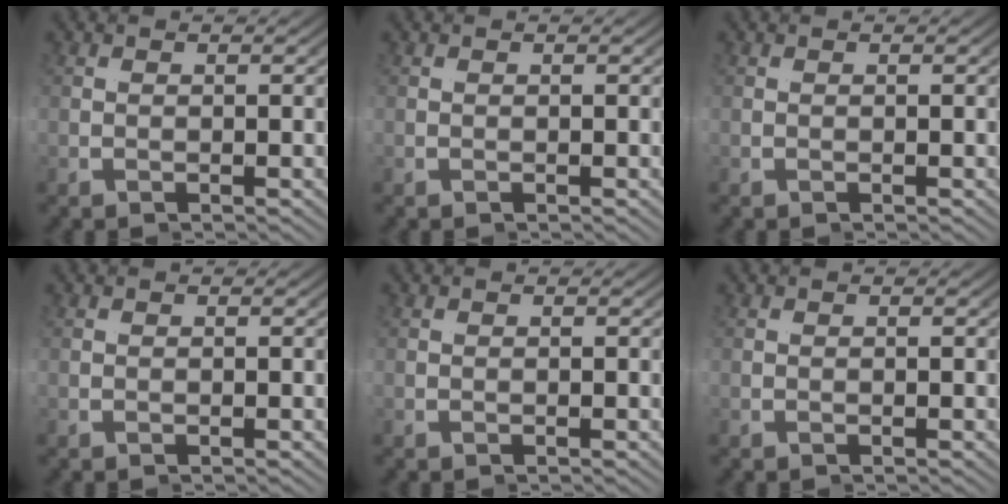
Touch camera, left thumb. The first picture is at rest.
{"total": 0.0}
{"total": 0.0}
{"total": 0.0}
{"total": 0.0}
{"total": 0.0}